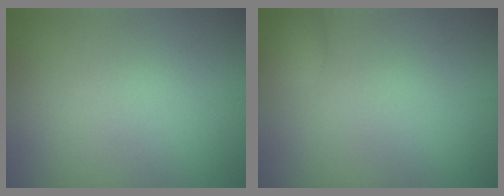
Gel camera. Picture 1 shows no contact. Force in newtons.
{"total": 2.0, "press": 2.0, "slide": 0.1}